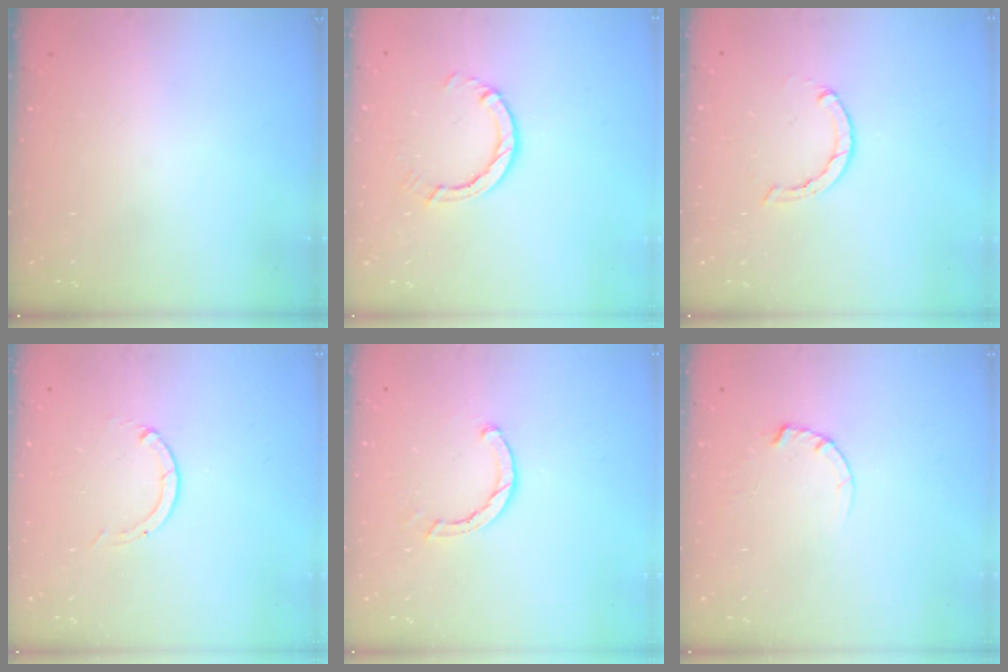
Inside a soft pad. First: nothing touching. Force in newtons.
{"total": 3.1, "press": 3.0, "slide": 0.5}
{"total": 1.5, "press": 1.5, "slide": 0.2}
{"total": 0.0}
{"total": 2.5, "press": 2.5, "slide": 0.1}
{"total": 2.4, "press": 2.4, "slide": 0.3}